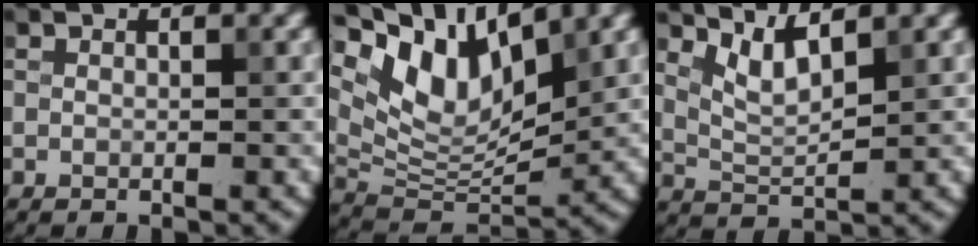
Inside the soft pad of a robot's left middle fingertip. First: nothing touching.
{"total": 8.9, "force": [5.1, 4.0, 6.0], "torque": [-0.113, 0.001, 0.094]}
{"total": 3.1, "force": [2.2, 0.7, 2.1], "torque": [-0.050, -0.008, 0.050]}